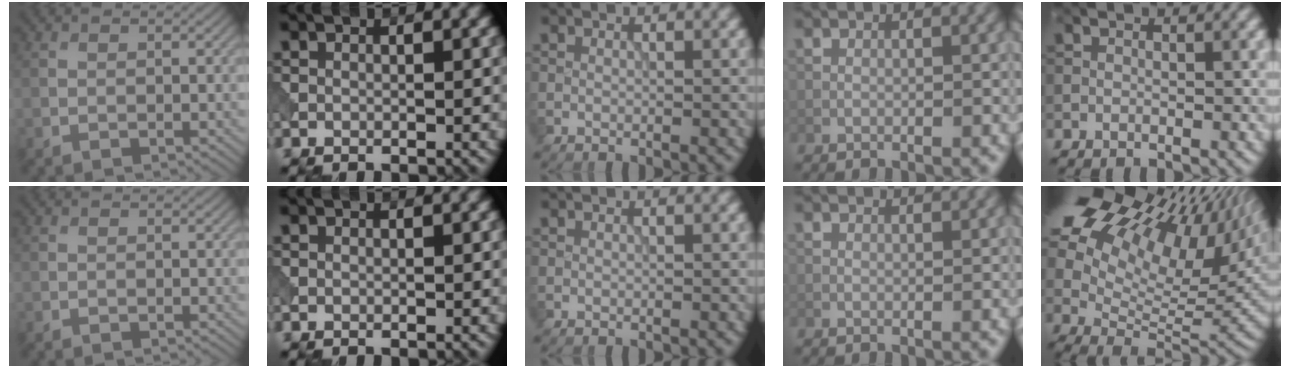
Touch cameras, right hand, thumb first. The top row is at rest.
{"ring": {"total": 1.4, "force": [1.3, 0.1, 0.5], "torque": [-0.017, -0.004, 0.010]}, "little": {"total": 19.1, "force": [10.6, 8.5, 13.5], "torque": [-0.254, 0.047, 0.178]}}